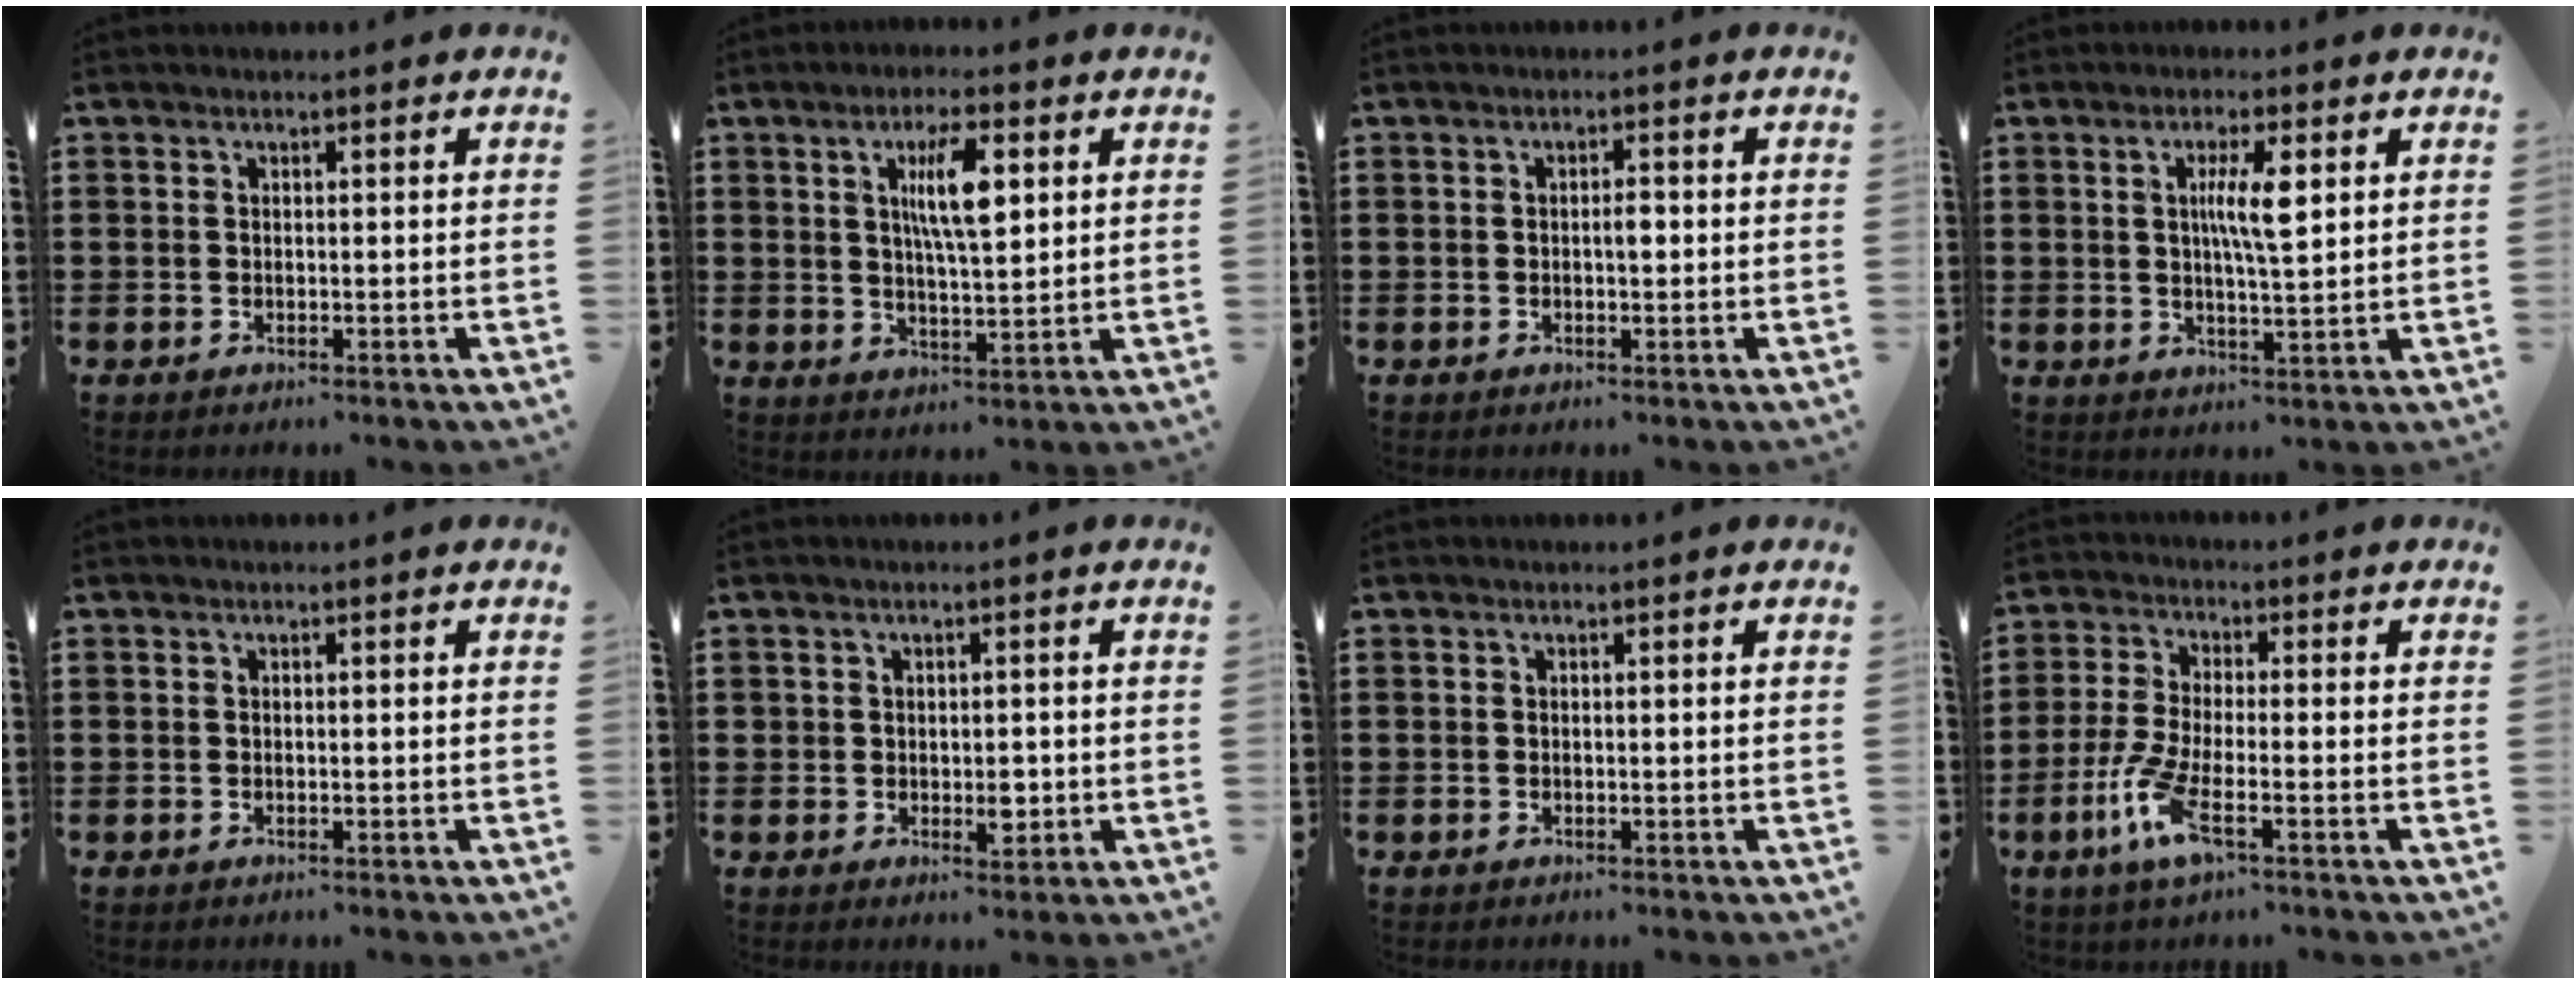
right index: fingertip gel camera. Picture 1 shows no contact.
{"total": 7.6, "force": [2.4, 2.1, 6.9], "torque": [-0.131, 0.007, 0.036]}
{"total": 1.4, "force": [-0.1, 0.5, 1.3], "torque": [-0.024, 0.001, -0.002]}
{"total": 5.8, "force": [1.5, 1.0, 5.5], "torque": [-0.111, 0.006, 0.021]}
{"total": 0.0}
{"total": 2.8, "force": [-0.3, 1.7, 2.2], "torque": [-0.035, 0.000, -0.007]}
{"total": 0.0}
{"total": 6.8, "force": [-3.2, 1.6, 5.7], "torque": [-0.135, -0.014, -0.065]}